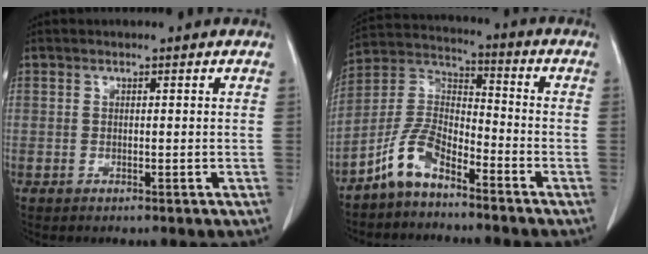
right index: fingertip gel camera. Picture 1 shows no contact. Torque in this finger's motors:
{"motor_torque": [0.15, -0.15, 0.04, 0.01]}